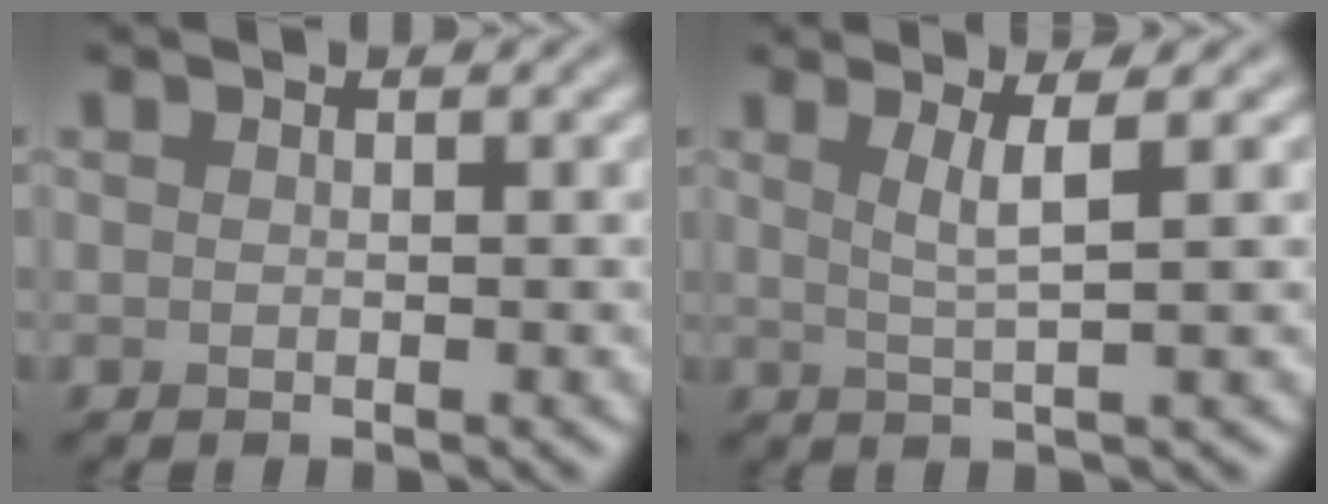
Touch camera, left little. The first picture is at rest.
{"total": 2.8, "force": [1.0, 0.5, 2.6], "torque": [-0.042, 0.000, 0.018]}